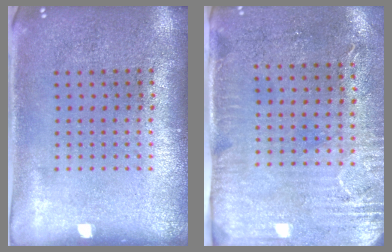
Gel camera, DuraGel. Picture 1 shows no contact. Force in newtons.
{"total": 3.0, "press": 2.4, "slide": 1.7}